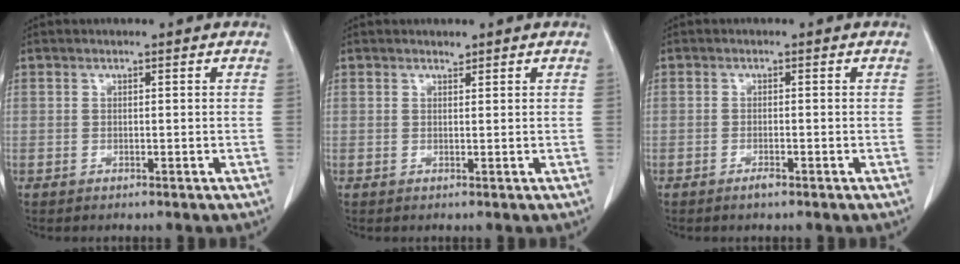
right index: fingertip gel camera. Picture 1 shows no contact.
{"total": 0.6, "force": [0.5, 0.1, 0.0], "torque": [-0.004, -0.005, 0.008]}
{"total": 1.2, "force": [-0.8, 0.1, 0.8], "torque": [-0.020, -0.001, -0.011]}